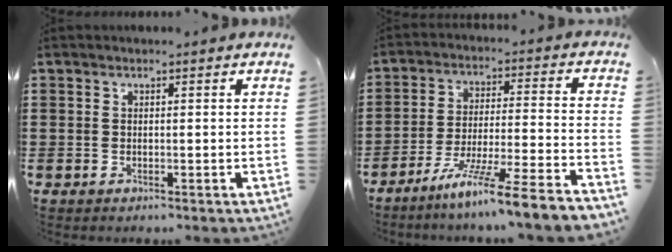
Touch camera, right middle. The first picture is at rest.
{"total": 10.3, "force": [-8.5, -1.2, 5.6], "torque": [-0.100, -0.003, -0.168]}